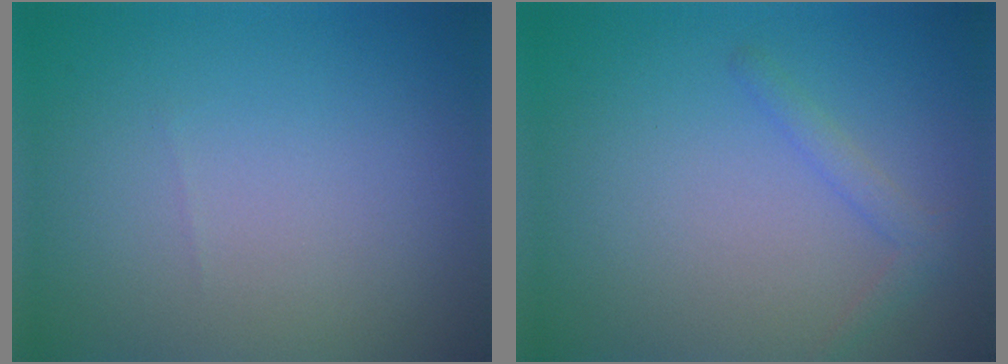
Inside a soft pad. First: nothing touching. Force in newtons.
{"total": 1.4, "press": 1.4, "slide": 0.1}